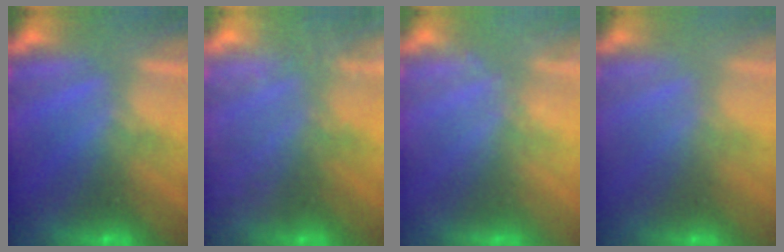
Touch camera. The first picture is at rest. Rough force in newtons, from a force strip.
{"total": 7.5}
{"total": 2.4}
{"total": 2.6}